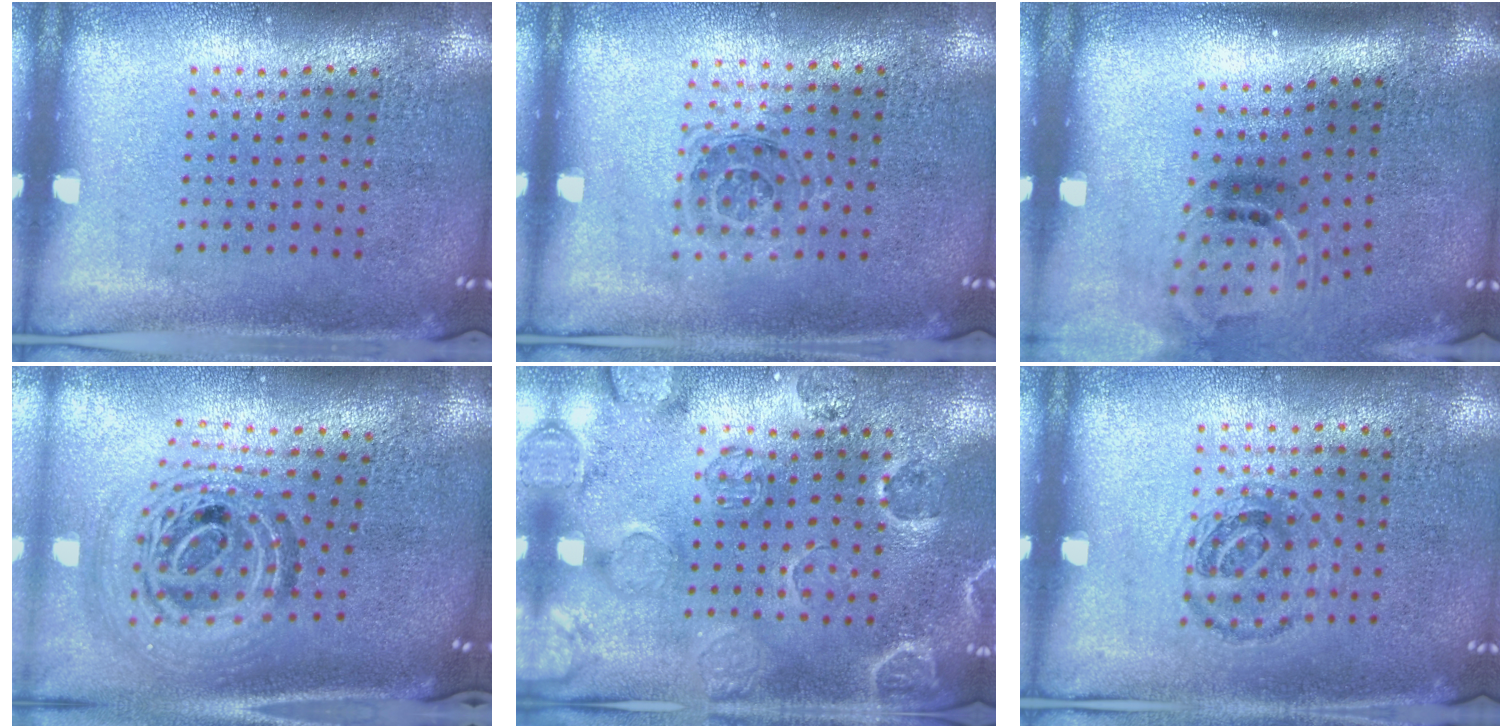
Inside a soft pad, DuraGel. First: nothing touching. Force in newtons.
{"total": 1.1, "press": 1.0, "slide": 0.4}
{"total": 1.9, "press": 1.1, "slide": 1.5}
{"total": 1.9, "press": 1.5, "slide": 1.0}
{"total": 2.4, "press": 2.1, "slide": 1.3}
{"total": 1.0, "press": 0.8, "slide": 0.5}